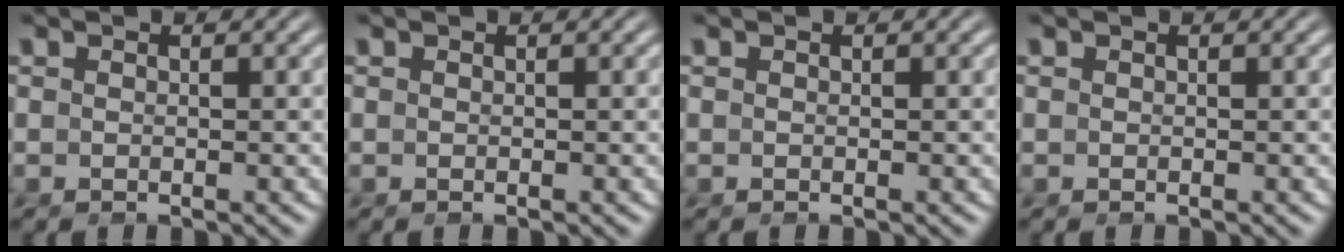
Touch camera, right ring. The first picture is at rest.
{"total": 0.0}
{"total": 0.0}
{"total": 0.0}